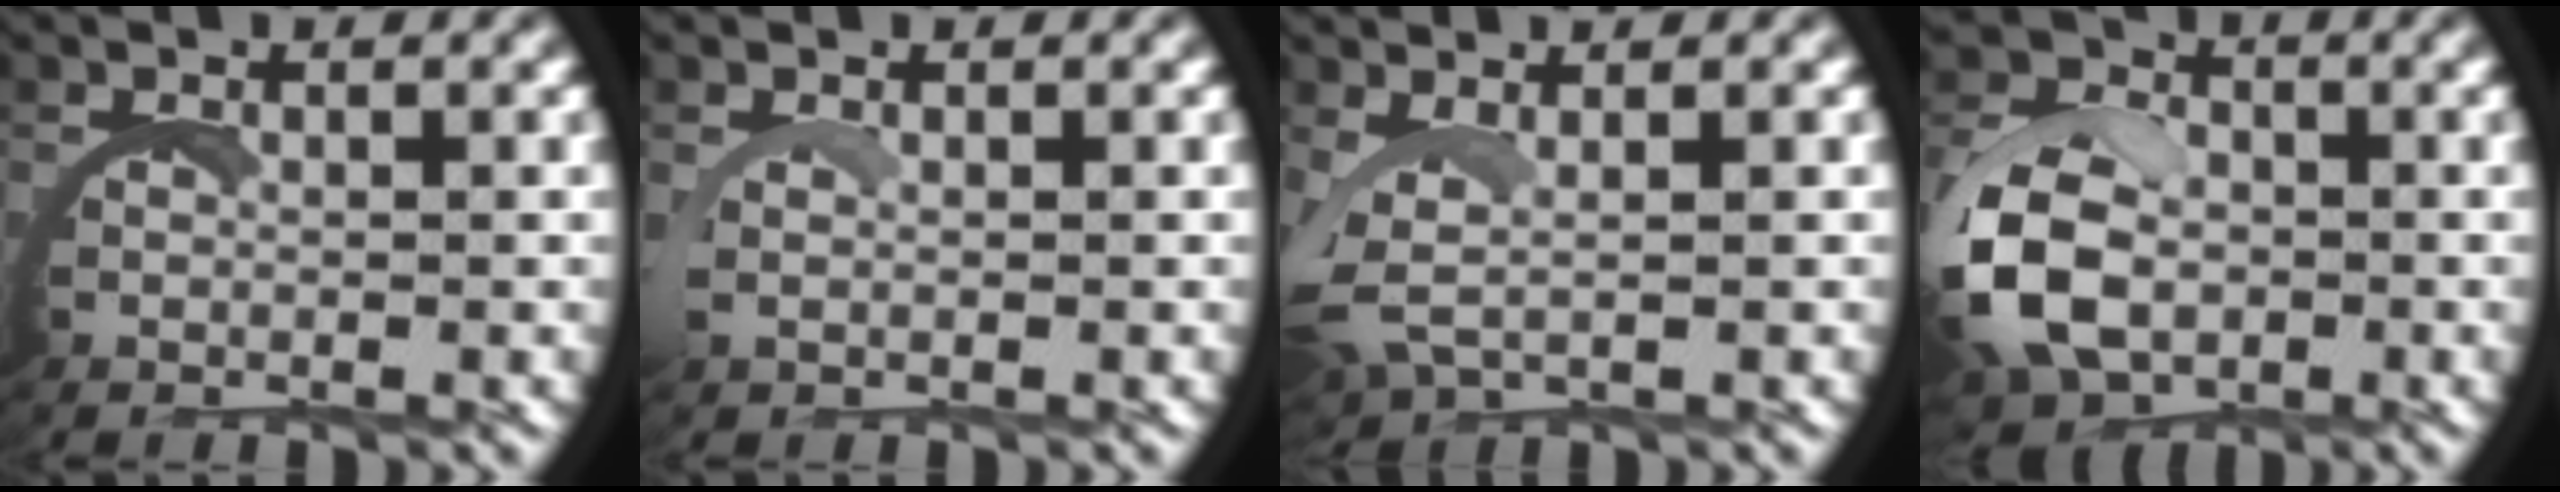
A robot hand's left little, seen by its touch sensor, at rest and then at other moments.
{"total": 0.8, "force": [0.8, -0.1, 0.3], "torque": [-0.014, -0.003, 0.013]}
{"total": 2.8, "force": [1.3, 1.5, 2.0], "torque": [-0.077, -0.019, 0.032]}
{"total": 6.6, "force": [-0.6, 4.9, 4.3], "torque": [-0.108, -0.015, -0.008]}